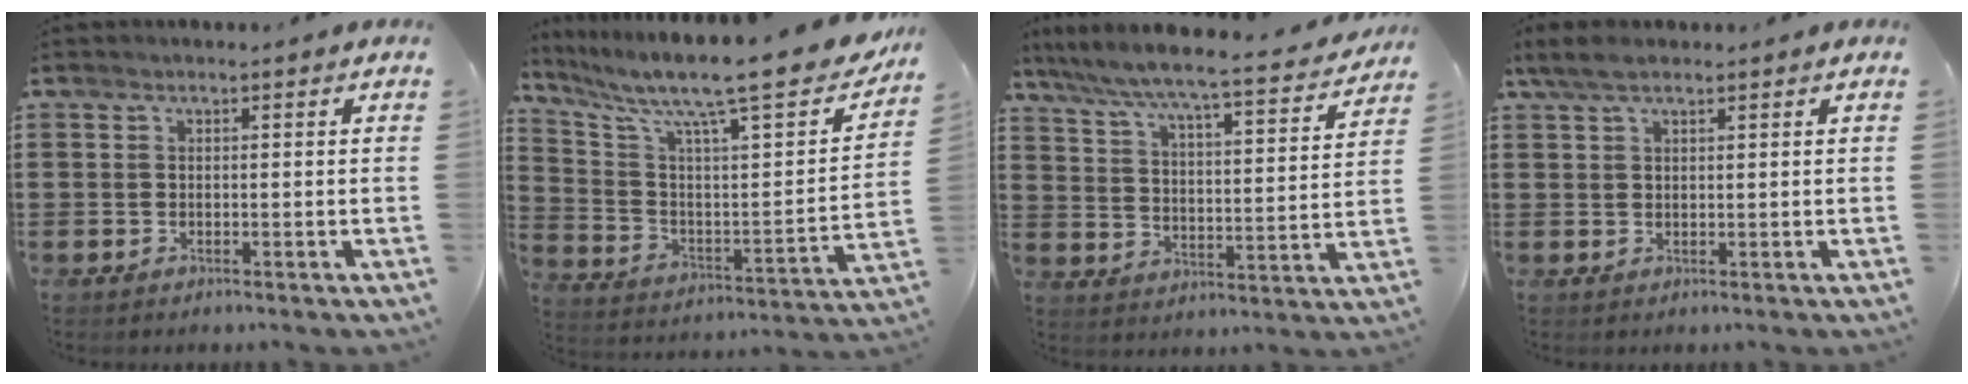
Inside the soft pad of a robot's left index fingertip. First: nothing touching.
{"total": 12.4, "force": [10.0, 1.4, 7.2], "torque": [-0.156, -0.075, 0.154]}
{"total": 6.3, "force": [5.8, -0.5, 2.3], "torque": [-0.072, -0.047, 0.091]}
{"total": 3.3, "force": [2.1, 1.2, 2.3], "torque": [-0.056, 0.003, 0.036]}